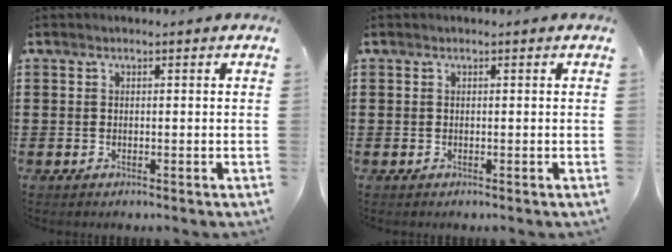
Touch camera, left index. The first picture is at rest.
{"total": 0.0}